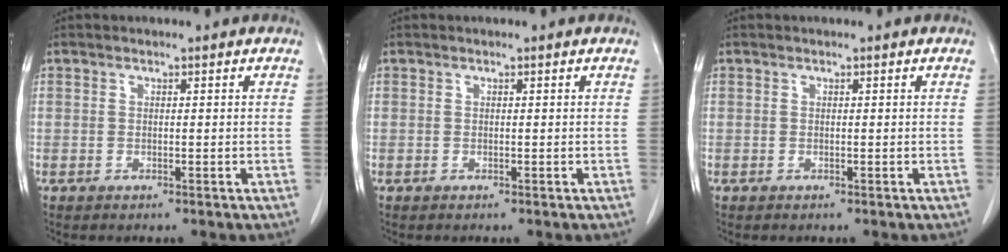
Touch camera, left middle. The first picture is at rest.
{"total": 0.0}
{"total": 0.0}